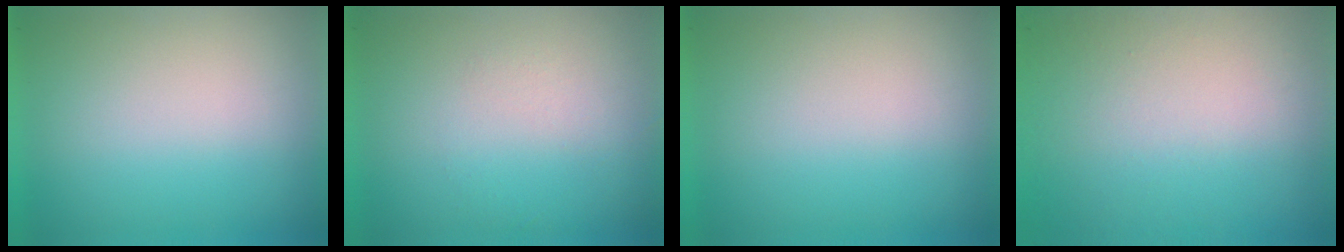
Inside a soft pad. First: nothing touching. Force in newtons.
{"total": 1.2}
{"total": 0.0}
{"total": 8.1}